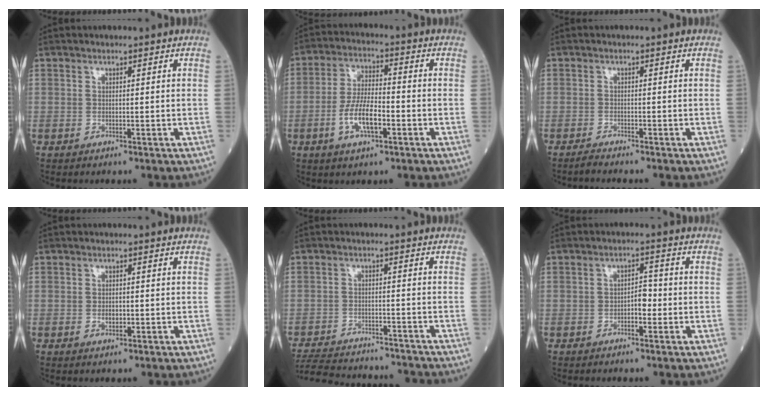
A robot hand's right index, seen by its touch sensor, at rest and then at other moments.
{"total": 8.0, "force": [-2.8, 2.5, 7.1], "torque": [-0.141, 0.003, -0.053]}
{"total": 1.7, "force": [-1.6, -0.4, 0.5], "torque": [-0.018, -0.004, -0.030]}
{"total": 1.4, "force": [-0.4, 0.8, 1.1], "torque": [-0.017, 0.001, -0.004]}
{"total": 16.1, "force": [-15.0, 3.5, 4.7], "torque": [-0.113, -0.007, -0.213]}
{"total": 2.7, "force": [-0.9, 1.1, 2.3], "torque": [-0.030, 0.006, -0.016]}